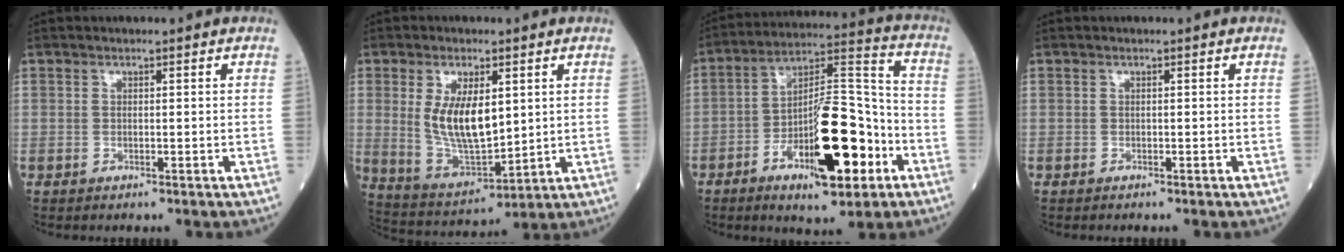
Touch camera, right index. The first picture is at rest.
{"total": 10.9, "force": [2.2, 4.2, 9.8], "torque": [-0.194, -0.008, 0.051]}
{"total": 17.5, "force": [-6.7, 4.9, 15.4], "torque": [-0.261, 0.008, -0.101]}
{"total": 0.0}